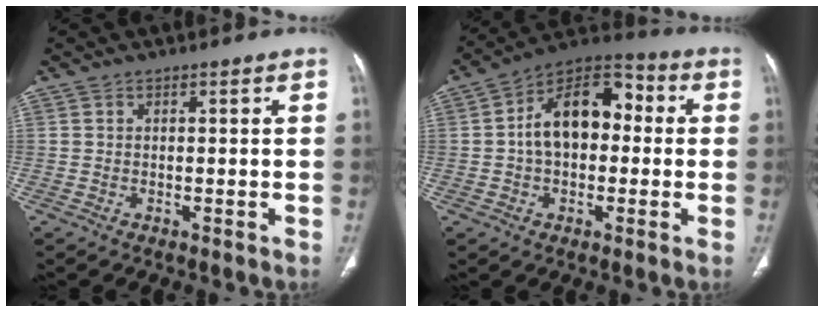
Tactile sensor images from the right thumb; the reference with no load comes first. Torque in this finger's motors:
{"motor_torque": [1.12, 2.69, 1.30, -0.15, 0.16]}